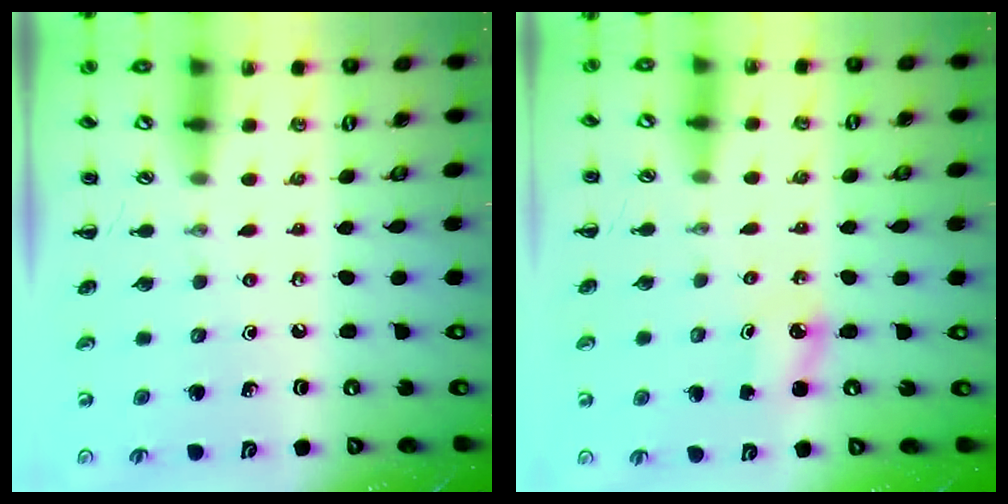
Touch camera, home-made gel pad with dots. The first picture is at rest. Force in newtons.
{"total": 2.2, "press": 2.2, "slide": 0.3}